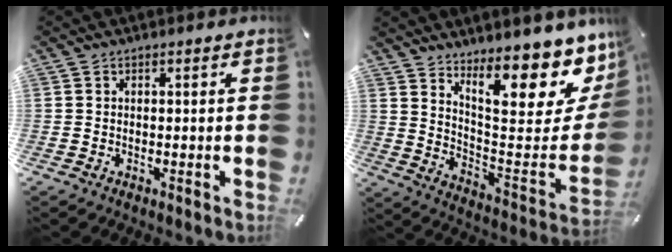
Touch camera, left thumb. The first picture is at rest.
{"total": 19.0, "force": [13.4, 6.5, 11.8], "torque": [-0.138, -0.124, 0.218]}